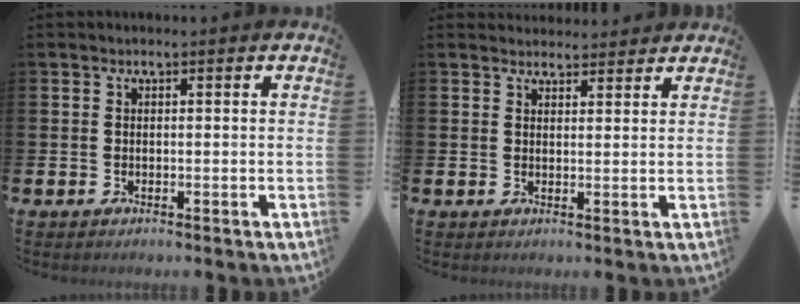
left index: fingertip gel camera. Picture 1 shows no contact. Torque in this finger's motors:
{"motor_torque": [0.19, -1.95, 0.23, -0.01]}